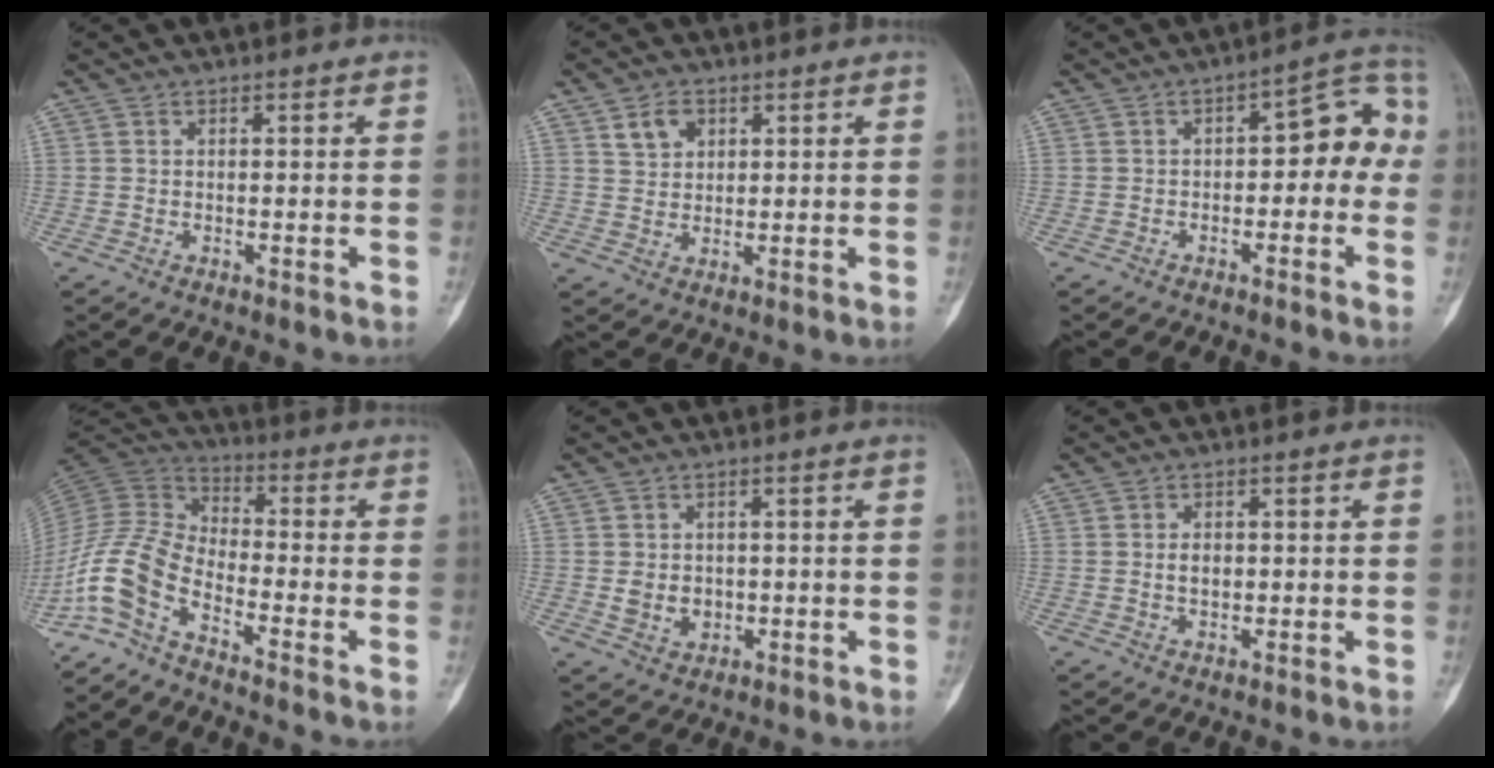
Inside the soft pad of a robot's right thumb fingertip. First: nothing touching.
{"total": 4.7, "force": [2.3, 3.4, 2.2], "torque": [-0.023, -0.011, 0.045]}
{"total": 8.9, "force": [-0.8, 4.9, 7.4], "torque": [-0.052, 0.046, -0.019]}
{"total": 10.6, "force": [-7.0, 3.8, 7.0], "torque": [-0.162, 0.060, -0.157]}
{"total": 4.8, "force": [-0.3, 4.0, 2.6], "torque": [-0.025, 0.000, 0.006]}
{"total": 2.6, "force": [0.1, 1.8, 1.9], "torque": [-0.023, 0.001, 0.002]}